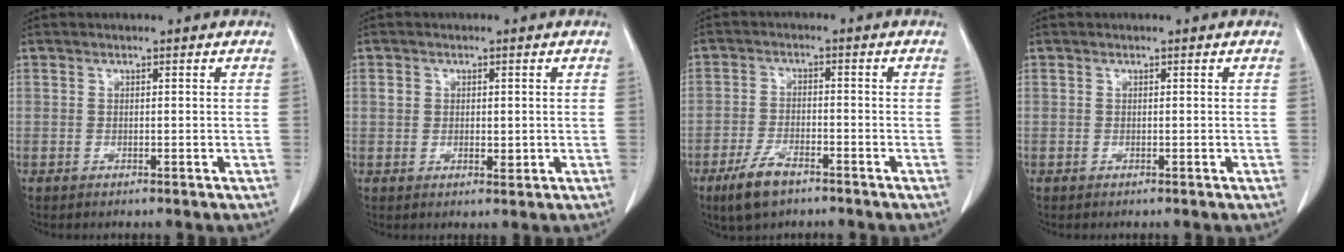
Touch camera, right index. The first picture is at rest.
{"total": 3.0, "force": [0.3, 2.1, 2.0], "torque": [-0.034, 0.002, 0.008]}
{"total": 6.0, "force": [-4.2, 2.1, 3.7], "torque": [-0.081, -0.006, -0.072]}
{"total": 0.0}